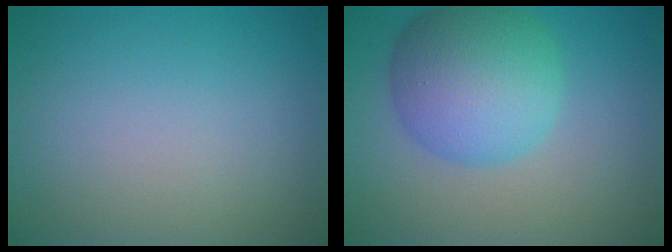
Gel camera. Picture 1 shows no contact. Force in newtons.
{"total": 8.1, "press": 8.1, "slide": 0.1}